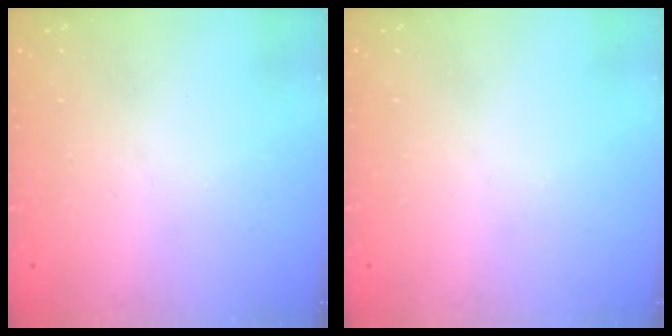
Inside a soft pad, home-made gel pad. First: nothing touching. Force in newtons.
{"total": 0.0}